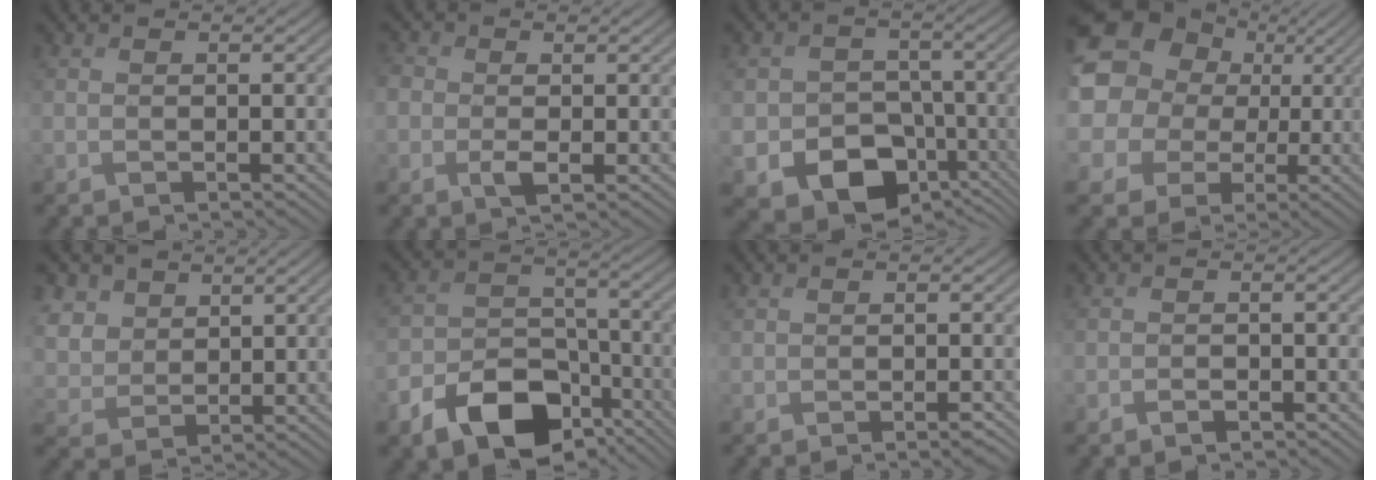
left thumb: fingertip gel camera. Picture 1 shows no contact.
{"total": 3.8, "force": [-0.5, 2.7, 2.6], "torque": [-0.059, -0.002, -0.020]}
{"total": 12.2, "force": [-5.6, 9.4, 5.4], "torque": [-0.100, -0.037, -0.093]}
{"total": 15.4, "force": [4.0, 13.3, 6.5], "torque": [-0.213, 0.027, 0.067]}
{"total": 5.8, "force": [3.0, 4.3, 2.3], "torque": [-0.092, 0.003, 0.056]}
{"total": 12.0, "force": [-7.2, 7.1, 6.6], "torque": [-0.127, -0.014, -0.132]}
{"total": 1.0, "force": [-0.5, 0.3, 0.7], "torque": [-0.010, -0.002, -0.006]}
{"total": 1.0, "force": [-0.7, 0.5, 0.5], "torque": [-0.007, -0.001, -0.014]}